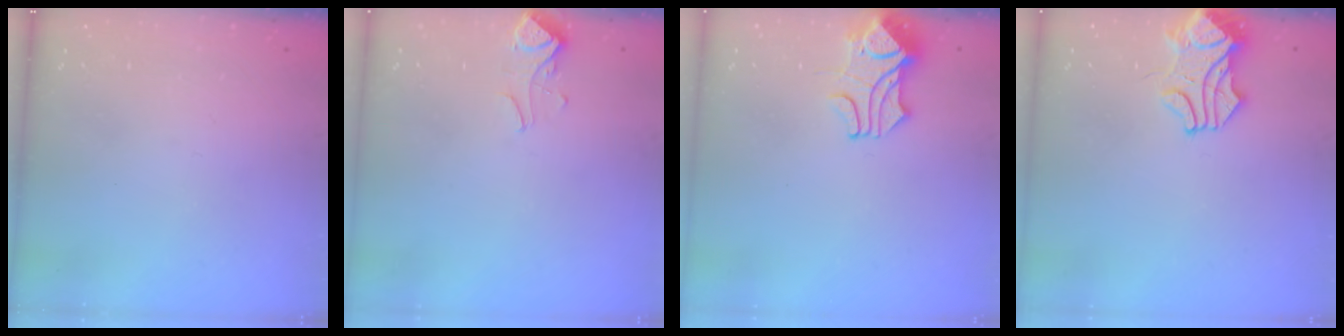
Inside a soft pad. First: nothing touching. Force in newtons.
{"total": 3.4, "press": 3.3, "slide": 0.3}
{"total": 1.9, "press": 1.5, "slide": 1.1}
{"total": 1.7, "press": 1.5, "slide": 0.8}